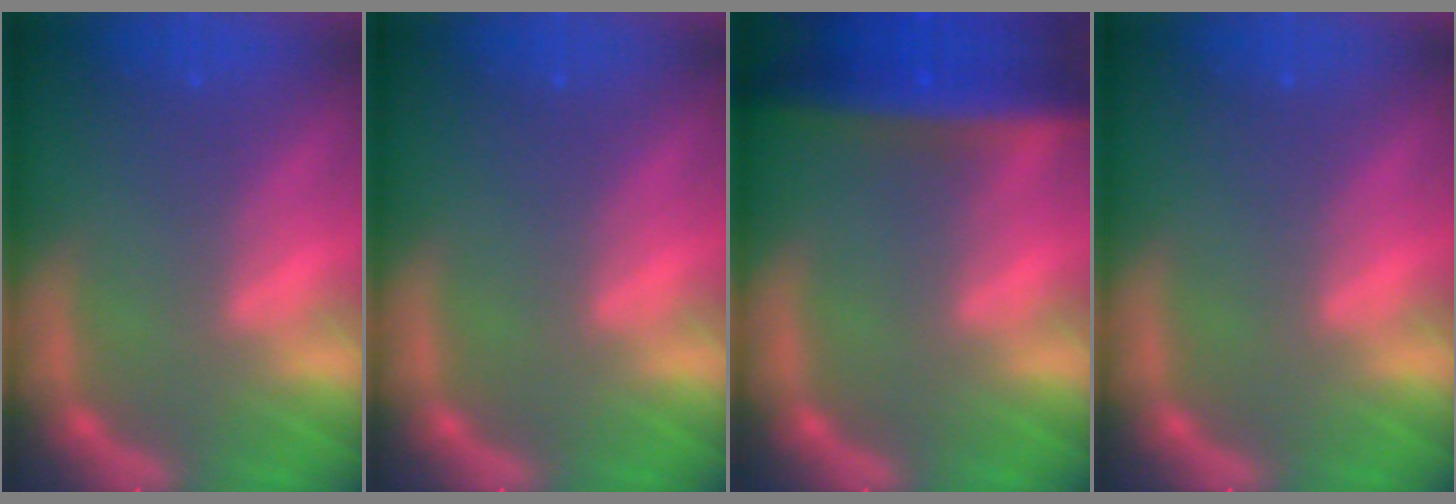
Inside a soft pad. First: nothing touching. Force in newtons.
{"total": 0.0}
{"total": 7.4}
{"total": 0.0}